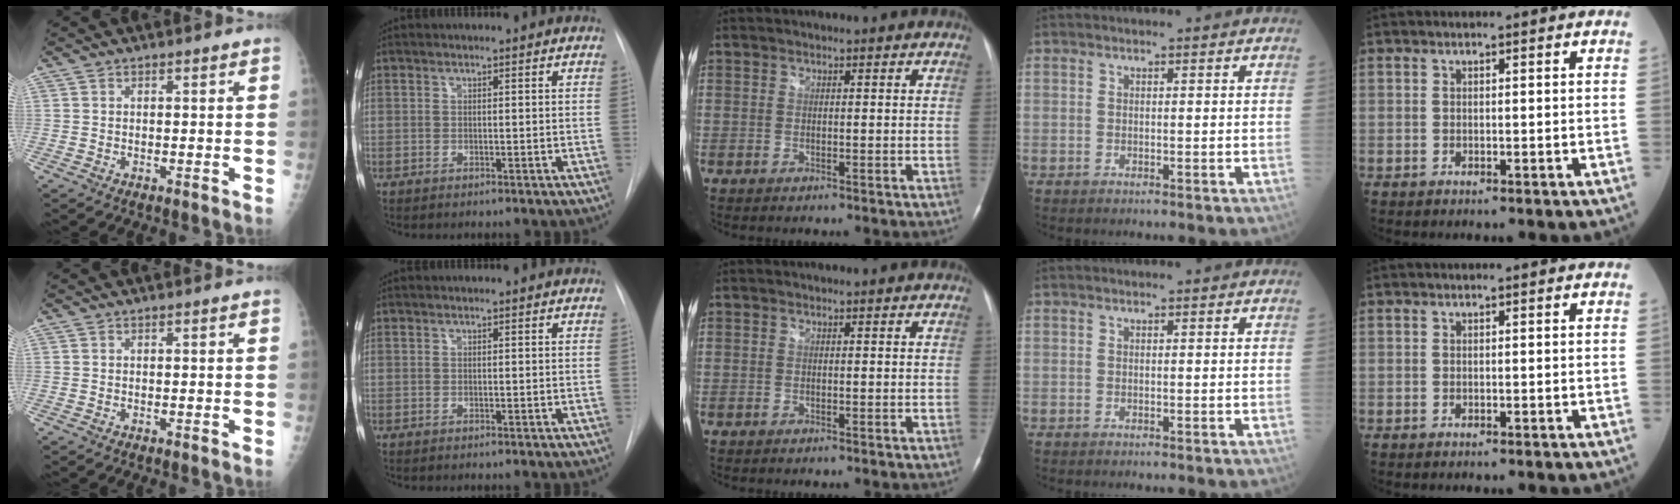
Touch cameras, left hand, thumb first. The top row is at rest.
{}